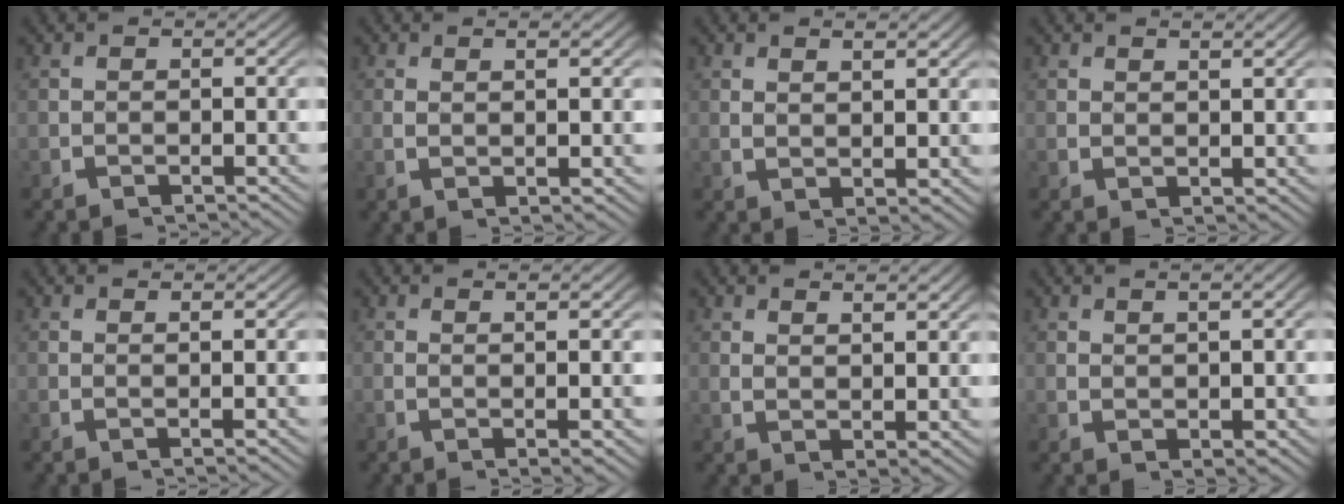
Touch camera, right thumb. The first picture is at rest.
{"total": 2.2, "force": [0.8, 0.0, 2.0], "torque": [-0.038, -0.005, 0.022]}
{"total": 2.0, "force": [1.5, 0.3, 1.3], "torque": [-0.024, -0.004, 0.036]}
{"total": 1.4, "force": [1.3, 0.0, 0.4], "torque": [-0.005, -0.004, 0.032]}
{"total": 1.2, "force": [0.7, -0.1, 1.0], "torque": [-0.019, -0.005, 0.017]}
{"total": 2.6, "force": [0.5, 0.1, 2.6], "torque": [-0.045, -0.007, 0.014]}
{"total": 2.4, "force": [1.9, 0.3, 1.4], "torque": [-0.026, -0.005, 0.043]}
{"total": 2.4, "force": [1.3, 0.7, 1.9], "torque": [-0.025, 0.002, 0.031]}